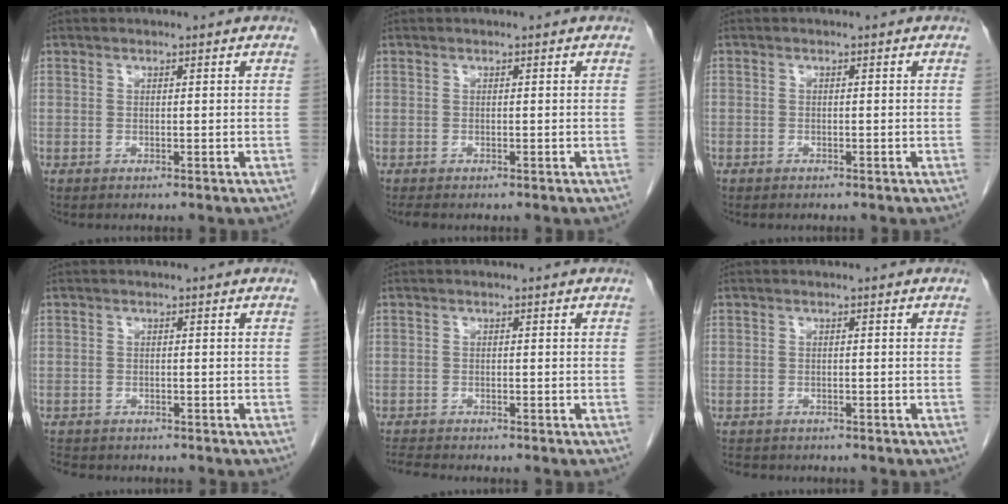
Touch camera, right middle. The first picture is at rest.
{"total": 0.9, "force": [-0.8, 0.2, 0.4], "torque": [-0.013, -0.004, -0.013]}
{"total": 0.8, "force": [-0.6, 0.5, 0.0], "torque": [-0.009, 0.003, -0.011]}
{"total": 3.9, "force": [-3.4, 1.6, 1.0], "torque": [-0.018, -0.006, -0.051]}
{"total": 2.6, "force": [-2.5, -0.3, 0.4], "torque": [-0.011, -0.014, -0.046]}
{"total": 3.8, "force": [-3.3, 1.5, 1.1], "torque": [-0.022, -0.005, -0.044]}